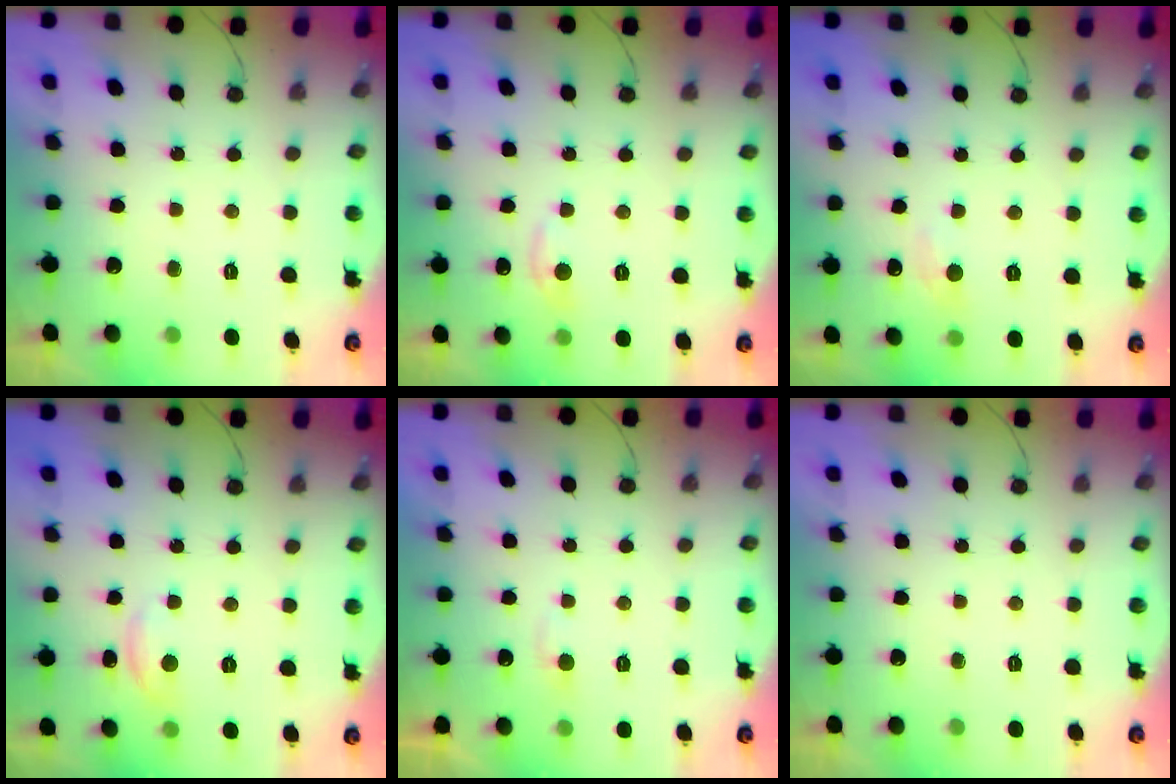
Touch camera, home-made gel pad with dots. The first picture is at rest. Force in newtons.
{"total": 6.1, "press": 6.1, "slide": 0.8}
{"total": 5.3, "press": 5.3, "slide": 0.7}
{"total": 4.0, "press": 4.0, "slide": 0.2}
{"total": 3.5, "press": 3.4, "slide": 0.4}
{"total": 0.0}